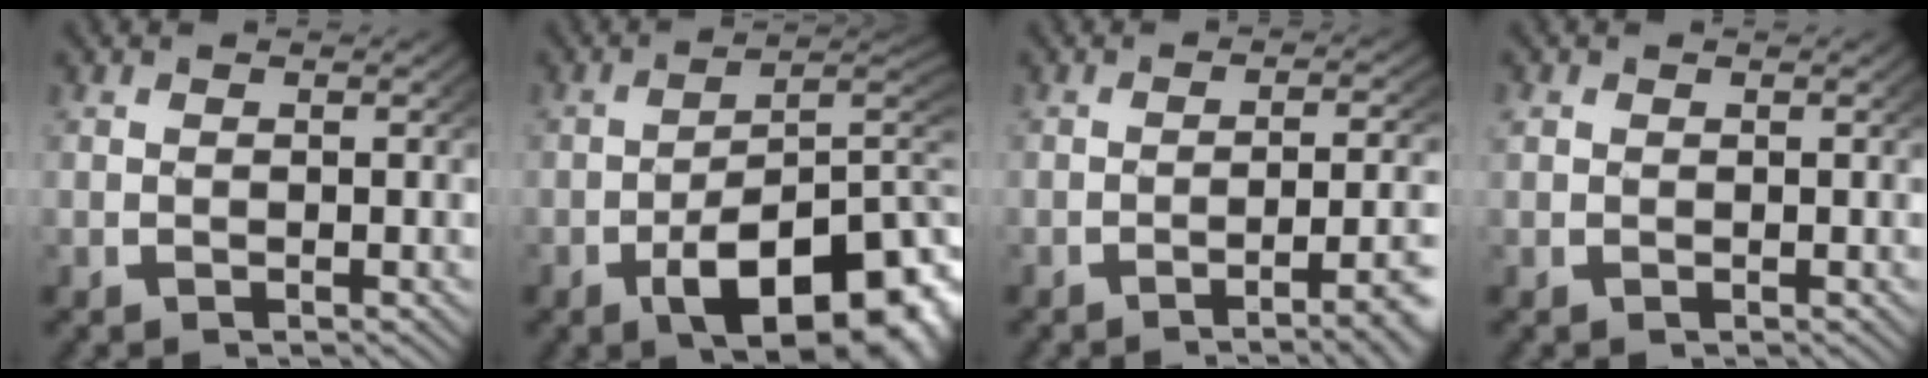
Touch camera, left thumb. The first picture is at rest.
{"total": 14.5, "force": [-3.9, 8.3, 11.3], "torque": [-0.166, -0.051, -0.039]}
{"total": 5.3, "force": [-2.9, 1.2, 4.3], "torque": [-0.062, -0.001, -0.043]}
{"total": 0.7, "force": [0.3, 0.6, 0.1], "torque": [-0.003, -0.001, 0.009]}